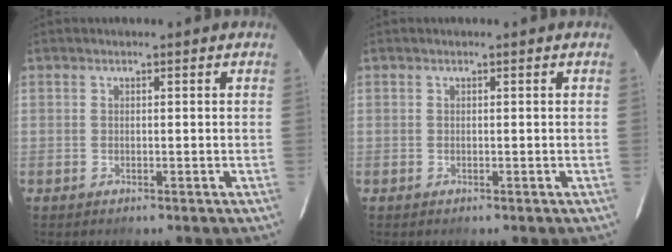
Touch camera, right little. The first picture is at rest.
{"total": 0.0}